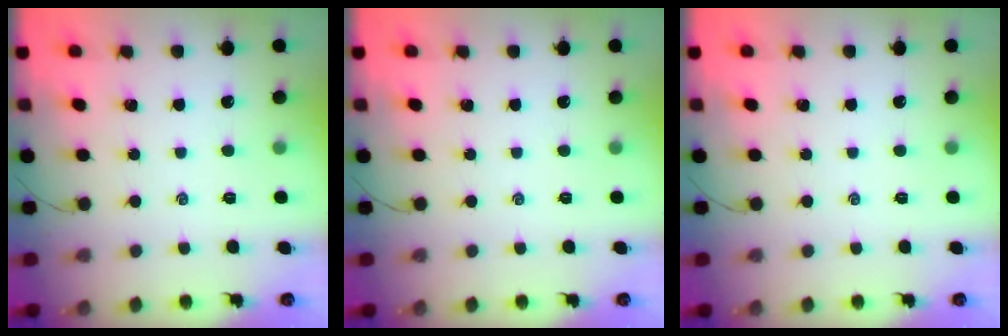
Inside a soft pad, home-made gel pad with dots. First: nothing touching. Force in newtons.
{"total": 0.0}
{"total": 0.0}